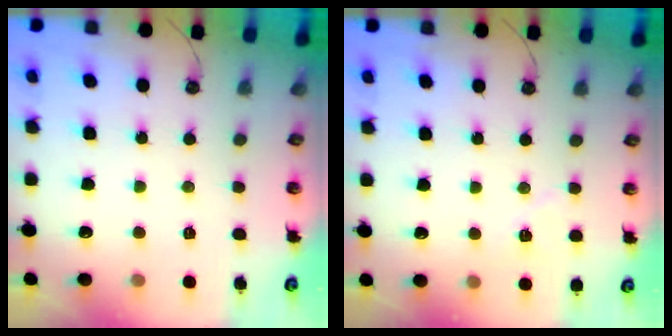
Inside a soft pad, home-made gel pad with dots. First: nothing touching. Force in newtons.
{"total": 5.8, "press": 3.5, "slide": 4.6}